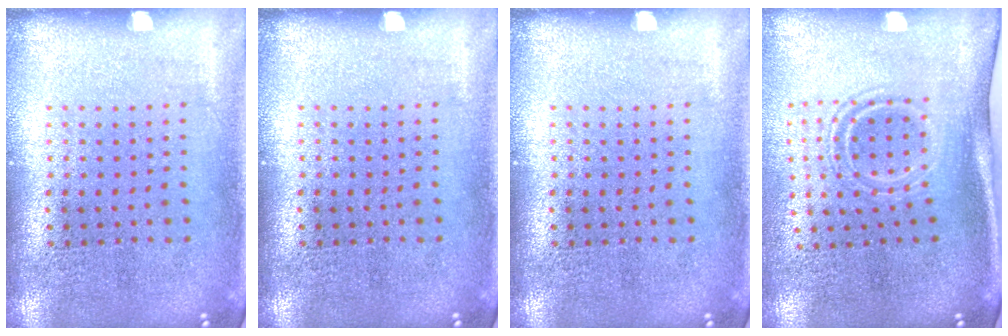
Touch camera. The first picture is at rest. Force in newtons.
{"total": 0.0}
{"total": 0.0}
{"total": 1.6, "press": 1.0, "slide": 1.3}